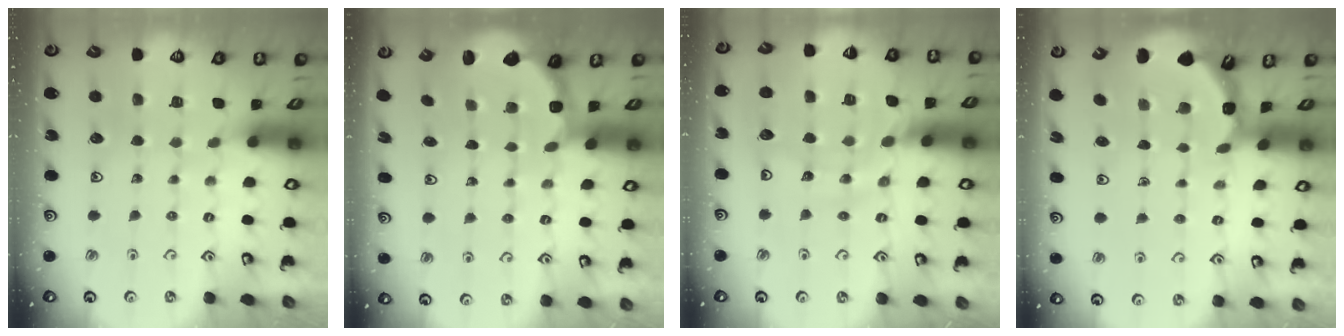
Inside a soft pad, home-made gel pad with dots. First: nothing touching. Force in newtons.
{"total": 2.7, "press": 2.3, "slide": 1.5}
{"total": 12.5, "press": 12.5, "slide": 1.3}
{"total": 2.0, "press": 2.0, "slide": 0.4}